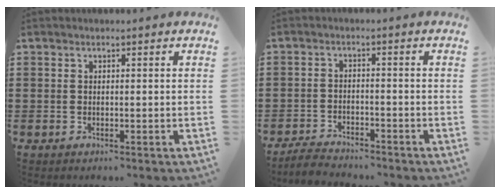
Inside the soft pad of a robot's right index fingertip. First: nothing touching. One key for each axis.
{"total": 3.2, "fx": -3.2, "fy": 0.3, "fz": 0.1, "tx": -0.014, "ty": 0.003, "tz": -0.070}